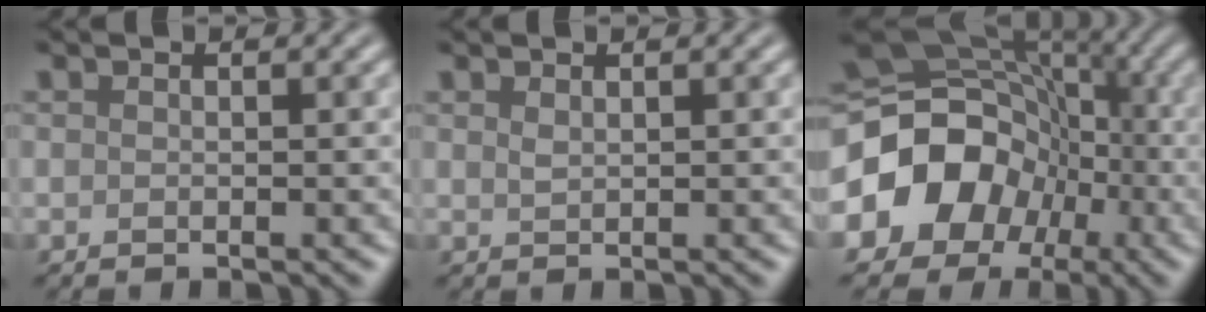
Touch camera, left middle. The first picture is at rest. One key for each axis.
{"total": 0.6, "fx": 0.4, "fy": 0.3, "fz": 0.3, "tx": -0.011, "ty": 0.002, "tz": 0.010}
{"total": 14.2, "fx": -3.2, "fy": 12.2, "fz": 6.4, "tx": -0.130, "ty": -0.007, "tz": -0.086}